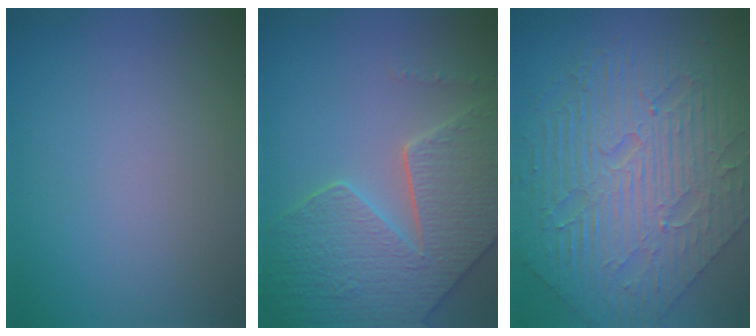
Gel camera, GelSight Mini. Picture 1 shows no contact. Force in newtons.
{"total": 7.7, "press": 6.1, "slide": 4.6}
{"total": 8.6, "press": 6.8, "slide": 5.2}